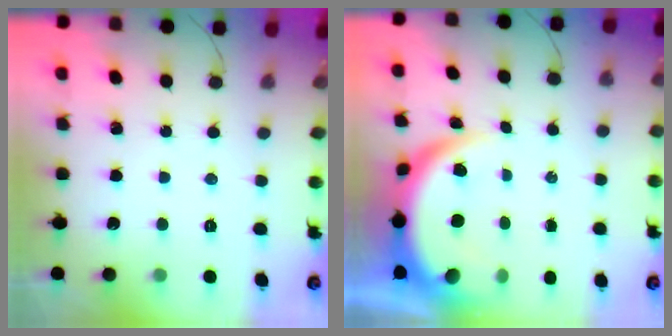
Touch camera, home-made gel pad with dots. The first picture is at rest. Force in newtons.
{"total": 8.5, "press": 8.4, "slide": 1.6}